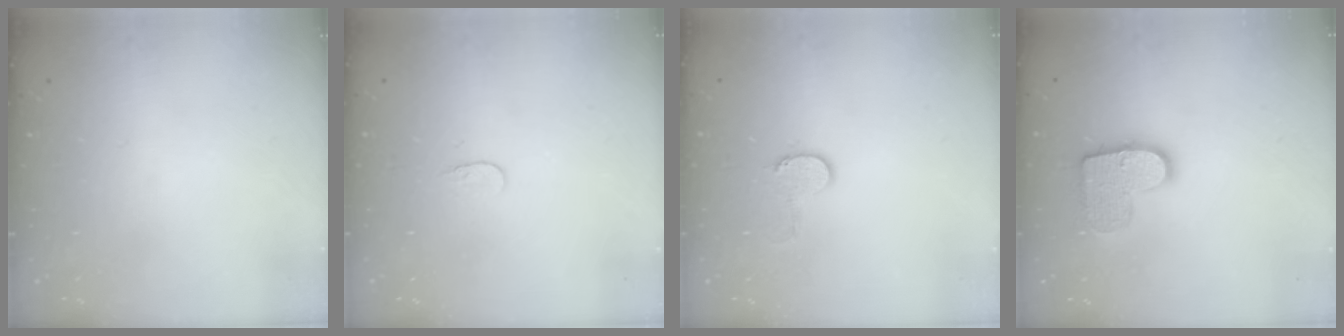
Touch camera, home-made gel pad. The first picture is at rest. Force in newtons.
{"total": 3.8, "press": 3.7, "slide": 0.4}
{"total": 6.9, "press": 6.8, "slide": 0.7}
{"total": 11.8, "press": 11.7, "slide": 0.6}